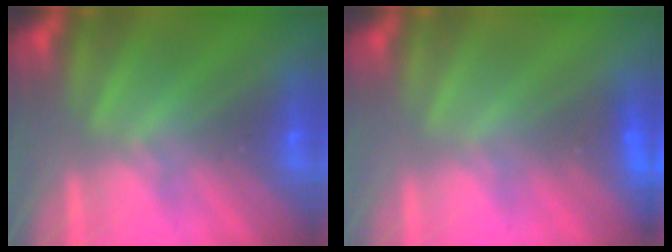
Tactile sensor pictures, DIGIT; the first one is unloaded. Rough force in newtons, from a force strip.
{"total": 2.3}